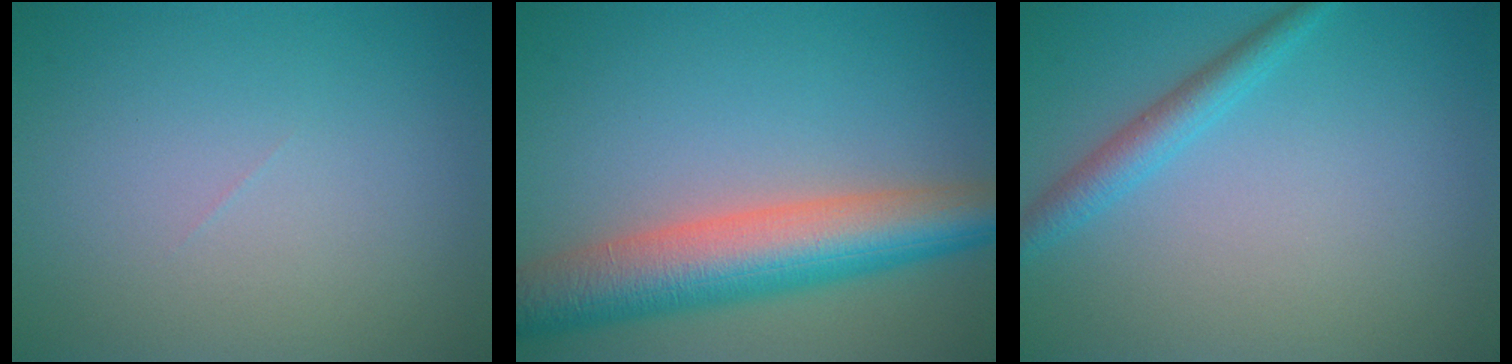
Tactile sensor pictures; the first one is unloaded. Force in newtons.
{"total": 8.7, "press": 8.7, "slide": 0.5}
{"total": 2.2, "press": 2.2, "slide": 0.1}